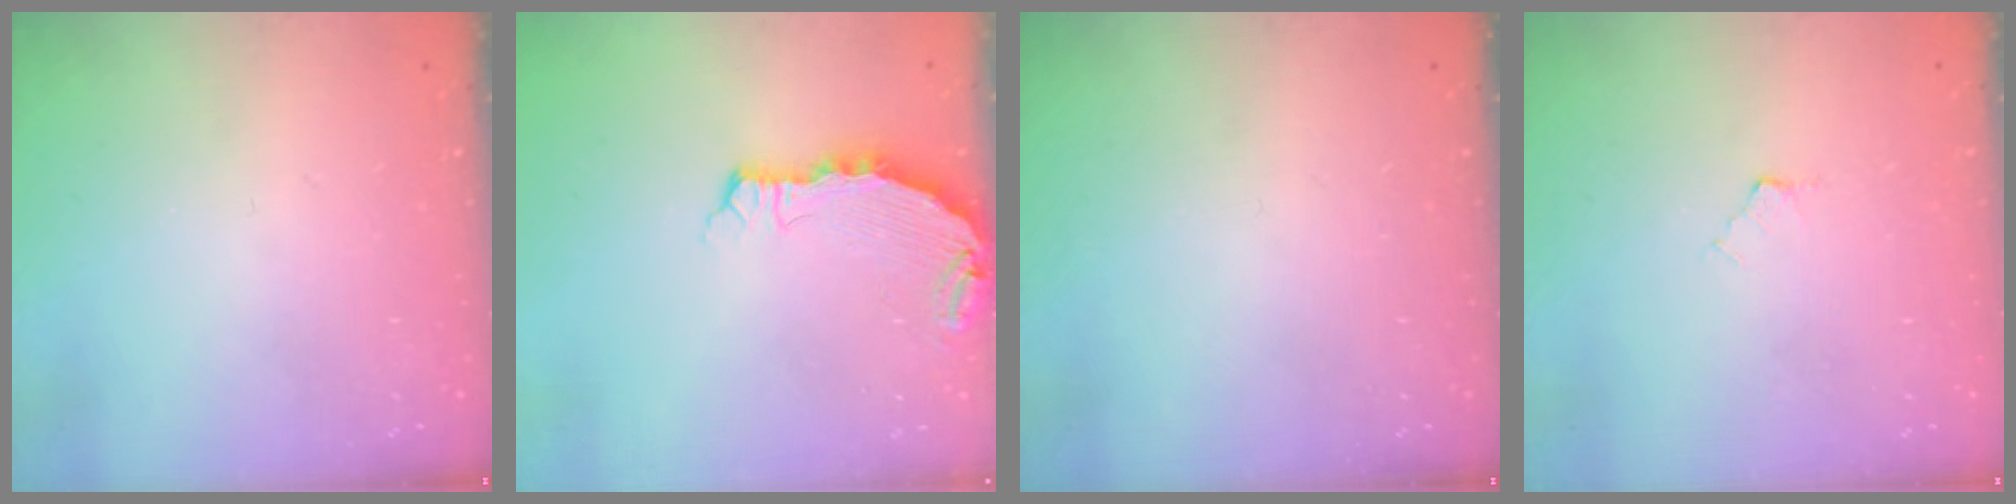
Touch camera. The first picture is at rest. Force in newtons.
{"total": 6.5, "press": 5.3, "slide": 3.8}
{"total": 0.0}
{"total": 2.9, "press": 2.9, "slide": 0.5}